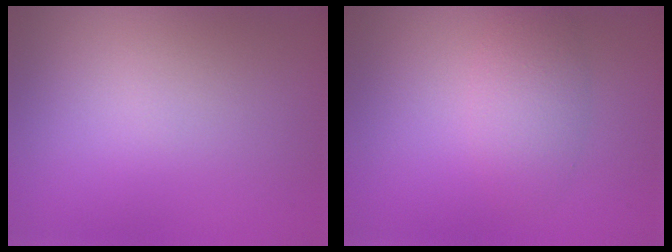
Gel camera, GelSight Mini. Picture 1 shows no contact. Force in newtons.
{"total": 2.6, "press": 2.6, "slide": 0.0}